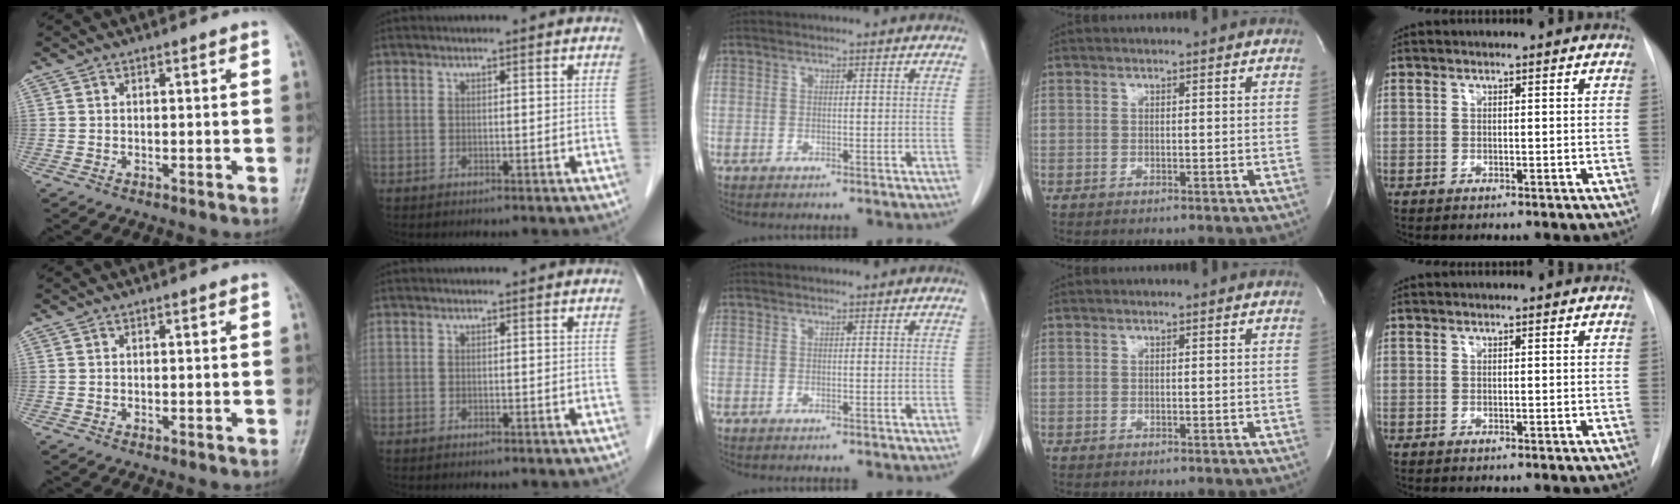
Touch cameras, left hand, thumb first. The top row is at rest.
{}